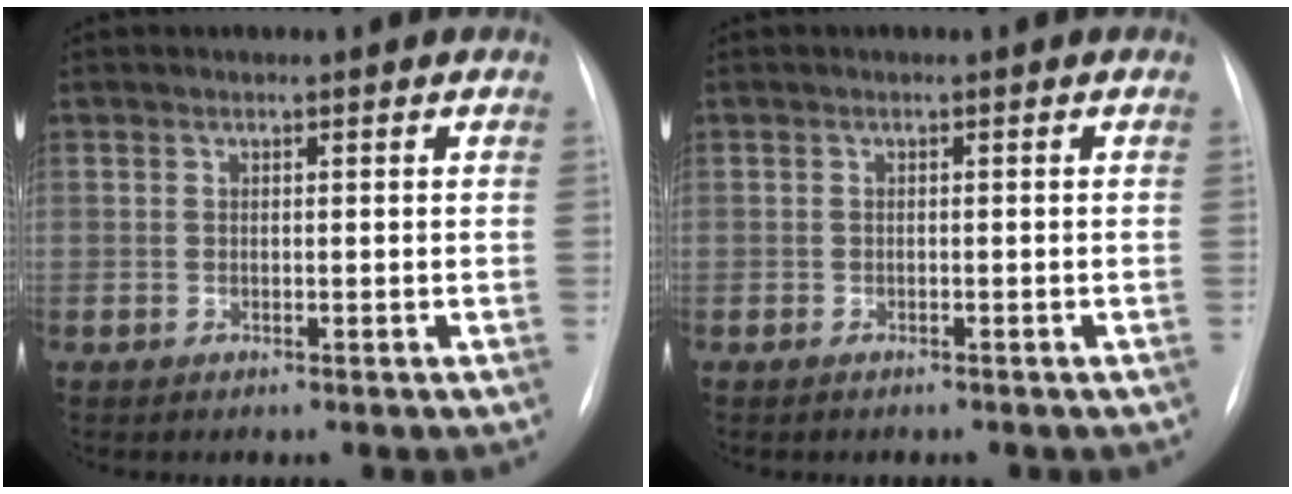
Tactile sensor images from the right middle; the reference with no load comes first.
{"total": 1.4, "force": [-1.1, 0.6, 0.5], "torque": [-0.017, -0.003, -0.008]}